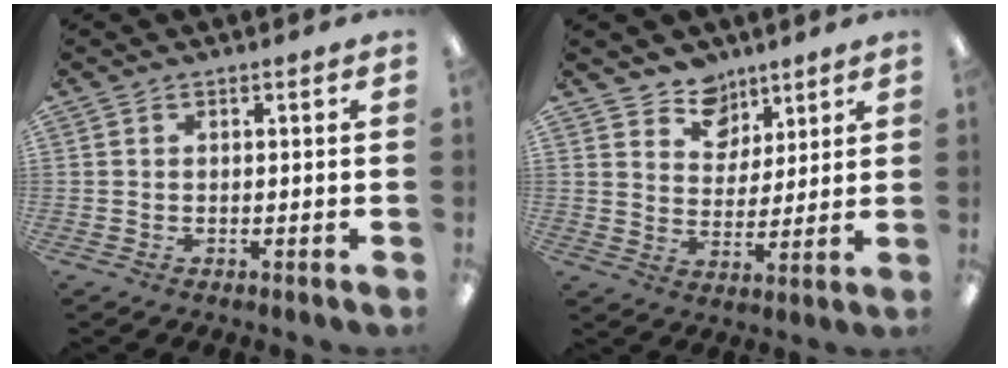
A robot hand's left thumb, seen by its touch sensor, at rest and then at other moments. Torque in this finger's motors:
{"motor_torque": [0.09, -0.05, 0.08, 0.04, 0.01]}